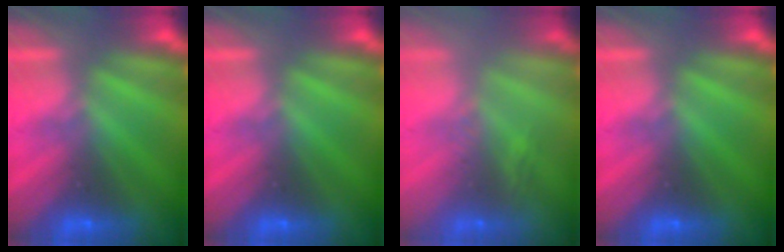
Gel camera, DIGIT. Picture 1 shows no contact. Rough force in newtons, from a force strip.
{"total": 0.0}
{"total": 2.8}
{"total": 0.0}